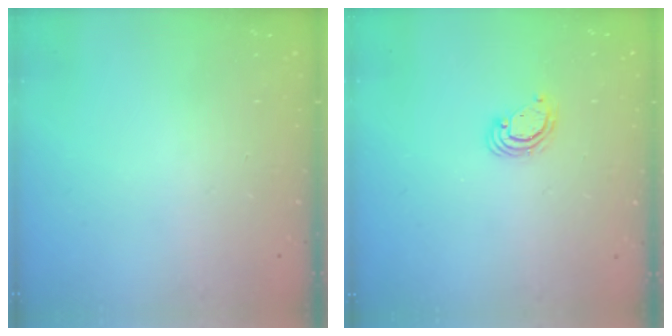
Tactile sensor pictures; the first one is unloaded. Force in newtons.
{"total": 4.0, "press": 3.9, "slide": 0.3}